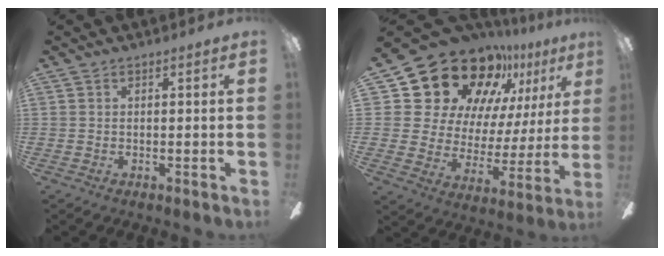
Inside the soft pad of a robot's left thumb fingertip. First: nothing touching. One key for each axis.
{"total": 22.9, "fx": 16.5, "fy": 12.9, "fz": 9.2, "tx": -0.163, "ty": -0.122, "tz": 0.318}